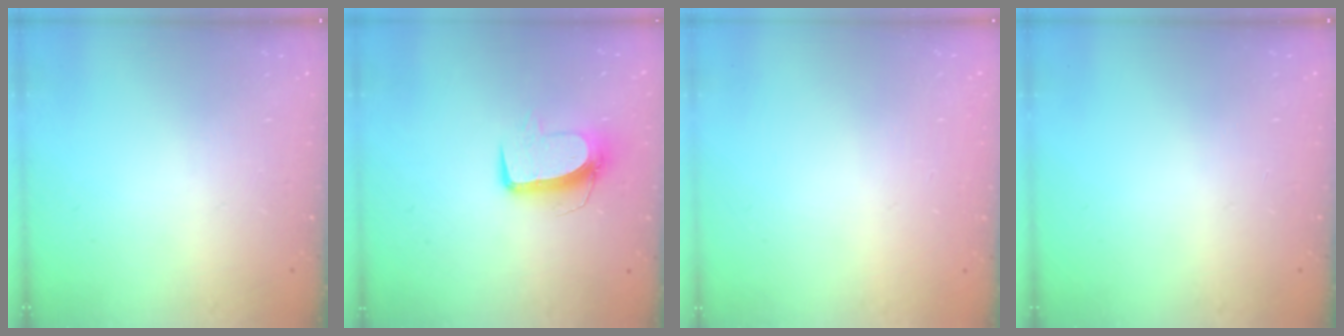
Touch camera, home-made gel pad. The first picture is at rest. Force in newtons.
{"total": 10.0, "press": 10.0, "slide": 0.3}
{"total": 0.8, "press": 0.4, "slide": 0.7}
{"total": 0.0}